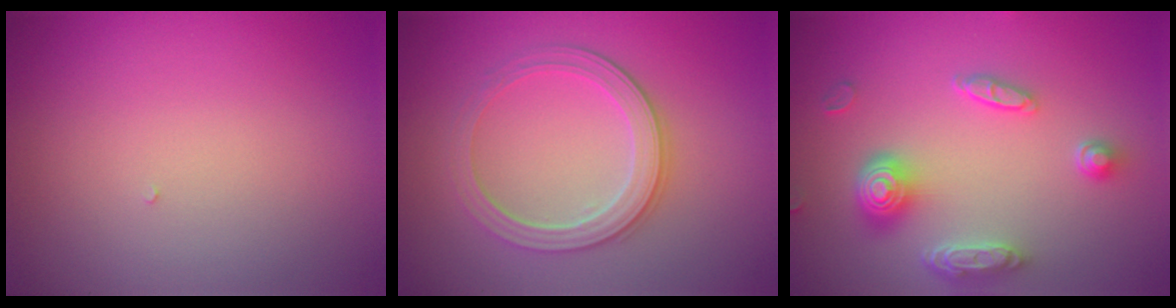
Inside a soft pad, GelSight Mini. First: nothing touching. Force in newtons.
{"total": 3.9, "press": 3.3, "slide": 2.0}
{"total": 4.7, "press": 3.7, "slide": 2.8}